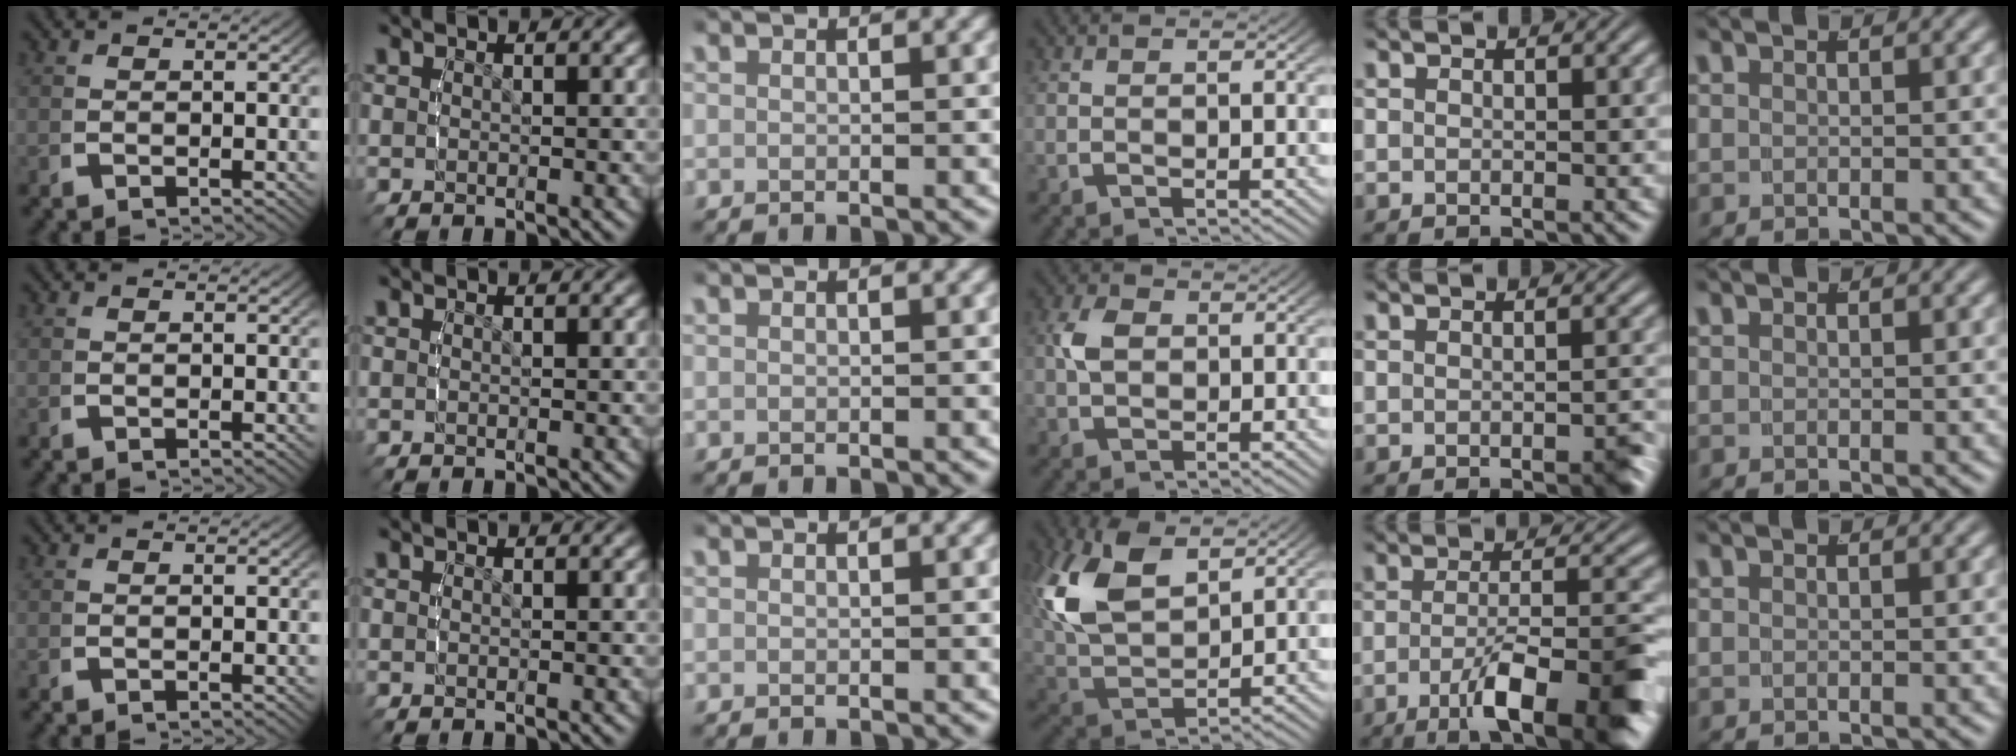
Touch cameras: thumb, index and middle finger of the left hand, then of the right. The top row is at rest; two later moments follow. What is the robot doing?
{"motion": "lift_and_place", "object": "bottle cap"}